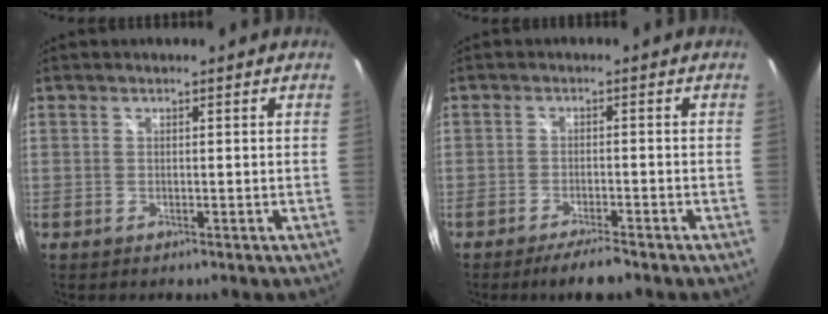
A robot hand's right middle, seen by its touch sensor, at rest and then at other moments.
{"total": 5.0, "force": [-4.1, 0.6, 2.7], "torque": [-0.061, -0.007, -0.071]}